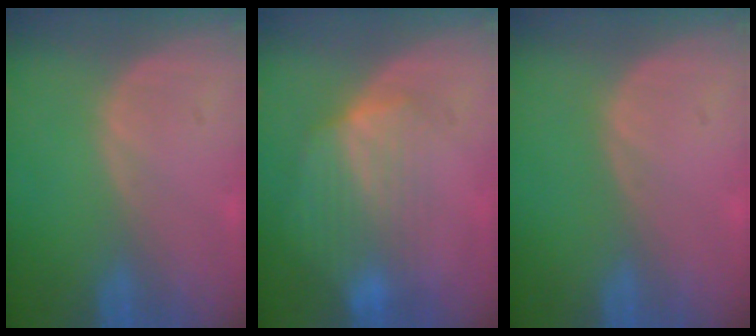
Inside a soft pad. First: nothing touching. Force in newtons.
{"total": 7.4, "press": 6.7, "slide": 3.0}
{"total": 0.0}